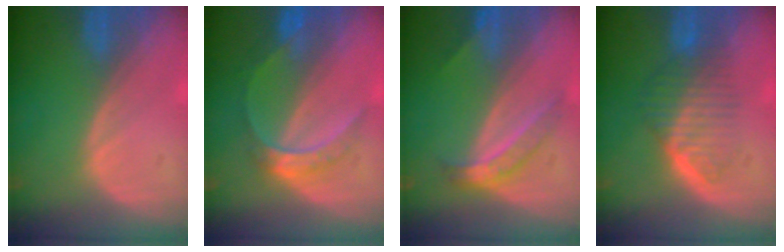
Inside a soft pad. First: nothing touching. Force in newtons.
{"total": 6.5, "press": 5.6, "slide": 3.4}
{"total": 5.0, "press": 4.6, "slide": 2.0}
{"total": 6.7, "press": 6.1, "slide": 2.8}